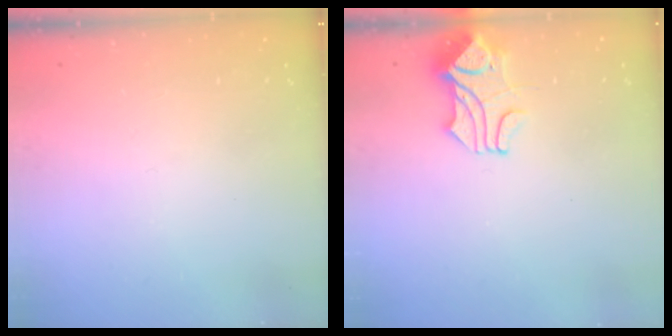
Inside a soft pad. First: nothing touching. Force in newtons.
{"total": 1.7, "press": 1.2, "slide": 1.1}